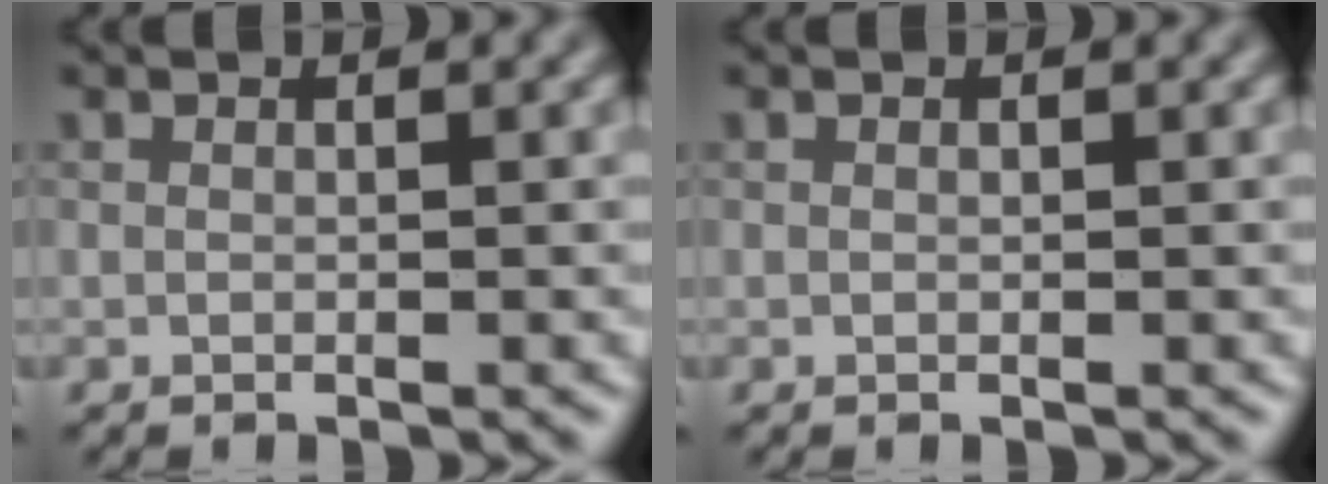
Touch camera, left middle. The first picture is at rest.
{"total": 0.0}